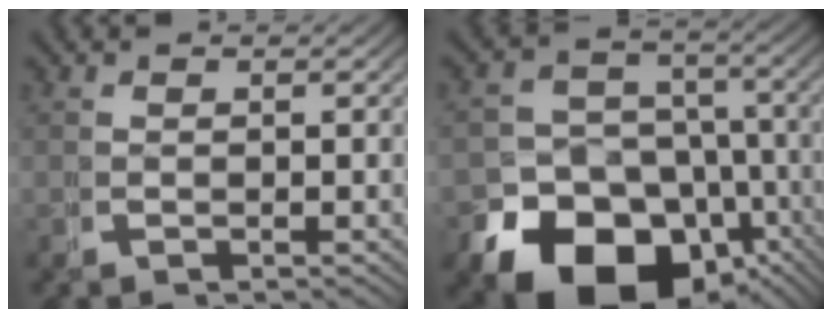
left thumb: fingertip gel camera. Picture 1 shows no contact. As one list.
[{"total": 17.6, "force": [-8.1, 12.6, 9.2], "torque": [-0.159, -0.079, -0.112]}]